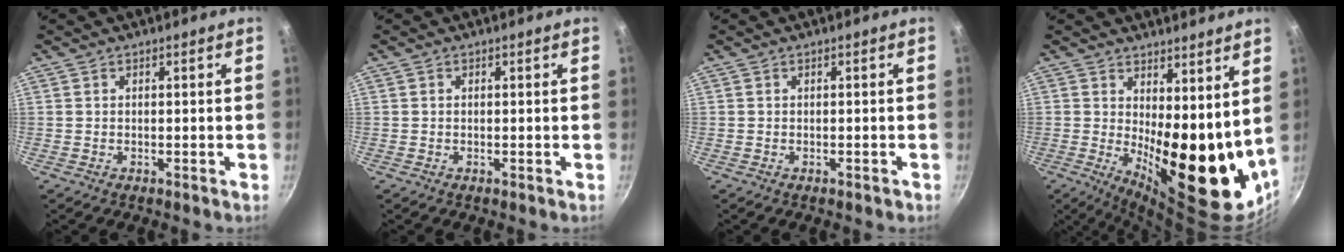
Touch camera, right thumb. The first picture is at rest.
{"total": 0.7, "force": [0.1, 0.6, 0.4], "torque": [-0.006, 0.005, 0.000]}
{"total": 0.5, "force": [-0.3, 0.3, 0.3], "torque": [-0.002, 0.003, -0.004]}
{"total": 18.4, "force": [3.1, 7.9, 16.3], "torque": [-0.181, -0.047, 0.064]}